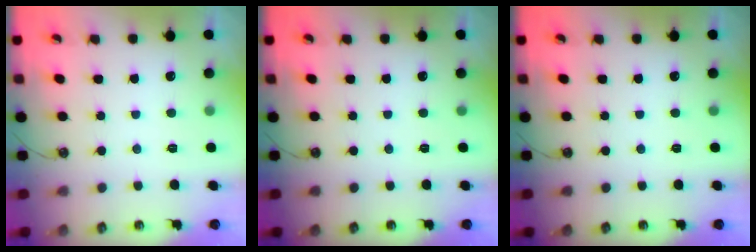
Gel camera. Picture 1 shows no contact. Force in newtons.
{"total": 0.0}
{"total": 0.0}